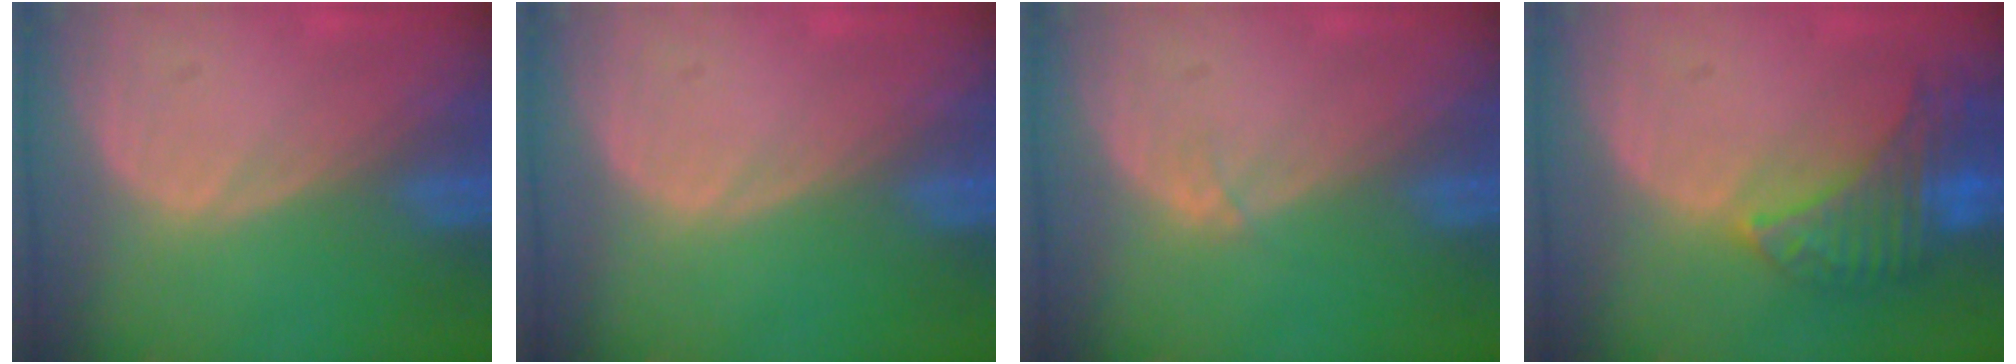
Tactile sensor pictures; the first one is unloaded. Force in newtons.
{"total": 0.0}
{"total": 0.5, "press": 0.5, "slide": 0.1}
{"total": 7.3, "press": 7.0, "slide": 1.9}